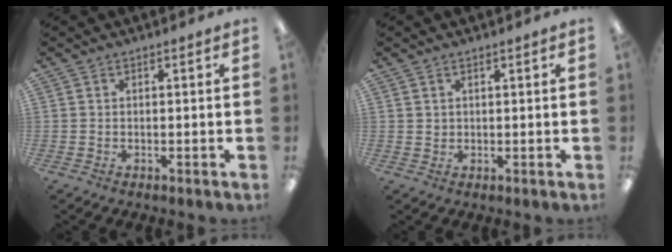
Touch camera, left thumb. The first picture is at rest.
{"total": 1.2, "force": [0.8, 0.9, 0.2], "torque": [-0.004, 0.001, 0.016]}